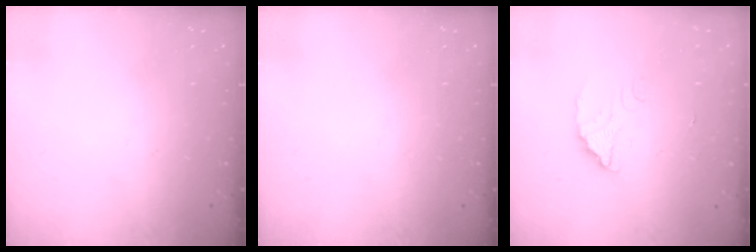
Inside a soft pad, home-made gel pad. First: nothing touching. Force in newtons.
{"total": 0.0}
{"total": 2.2, "press": 2.2, "slide": 0.2}